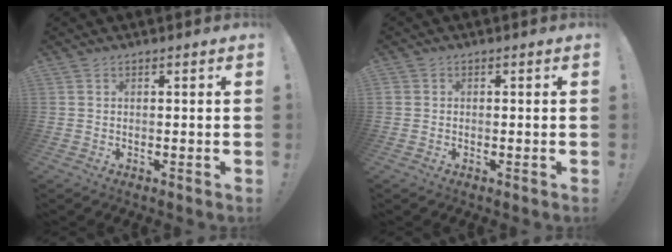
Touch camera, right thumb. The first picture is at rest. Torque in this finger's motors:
{"motor_torque": [0.21, 0.03, 0.00, -0.25, 0.00]}